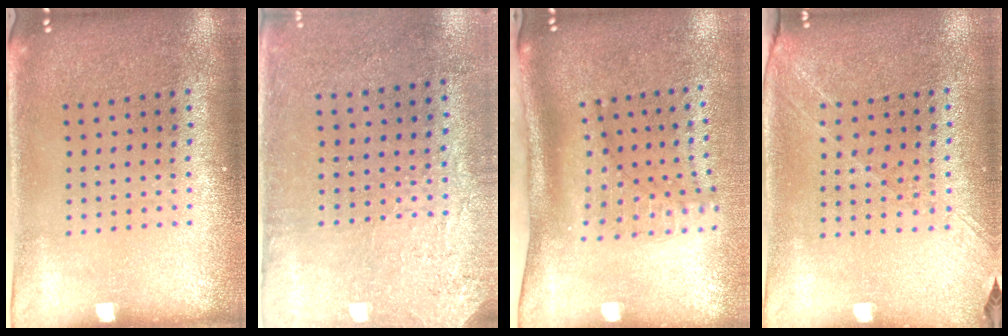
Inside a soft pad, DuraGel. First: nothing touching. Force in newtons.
{"total": 2.8, "press": 2.3, "slide": 1.6}
{"total": 2.1, "press": 1.5, "slide": 1.5}
{"total": 1.3, "press": 1.2, "slide": 0.5}